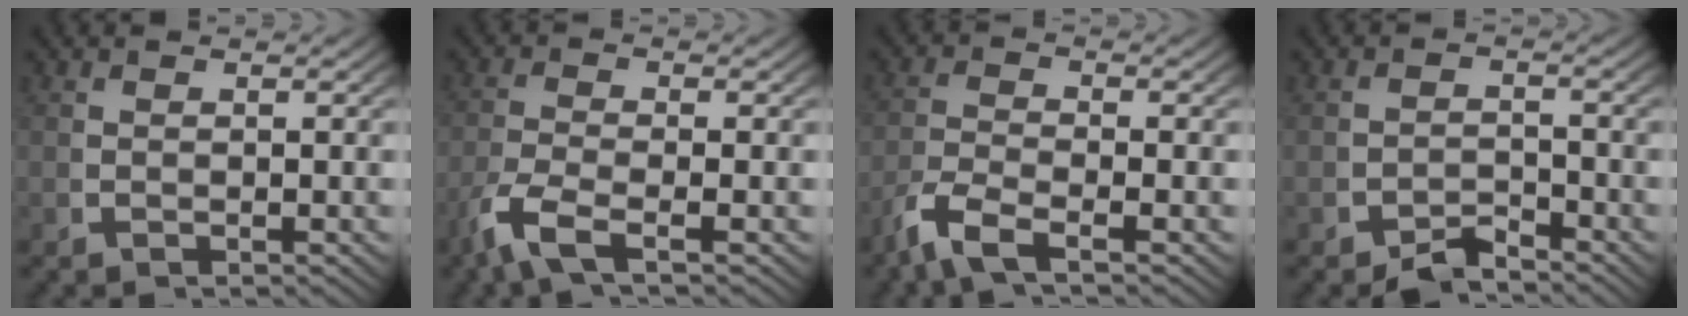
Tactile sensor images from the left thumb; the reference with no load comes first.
{"total": 4.1, "force": [-2.1, 1.4, 3.3], "torque": [-0.087, -0.014, -0.034]}
{"total": 4.2, "force": [-2.5, 1.6, 2.9], "torque": [-0.073, -0.012, -0.045]}
{"total": 2.9, "force": [-2.6, 0.8, 0.8], "torque": [0.000, -0.011, -0.047]}